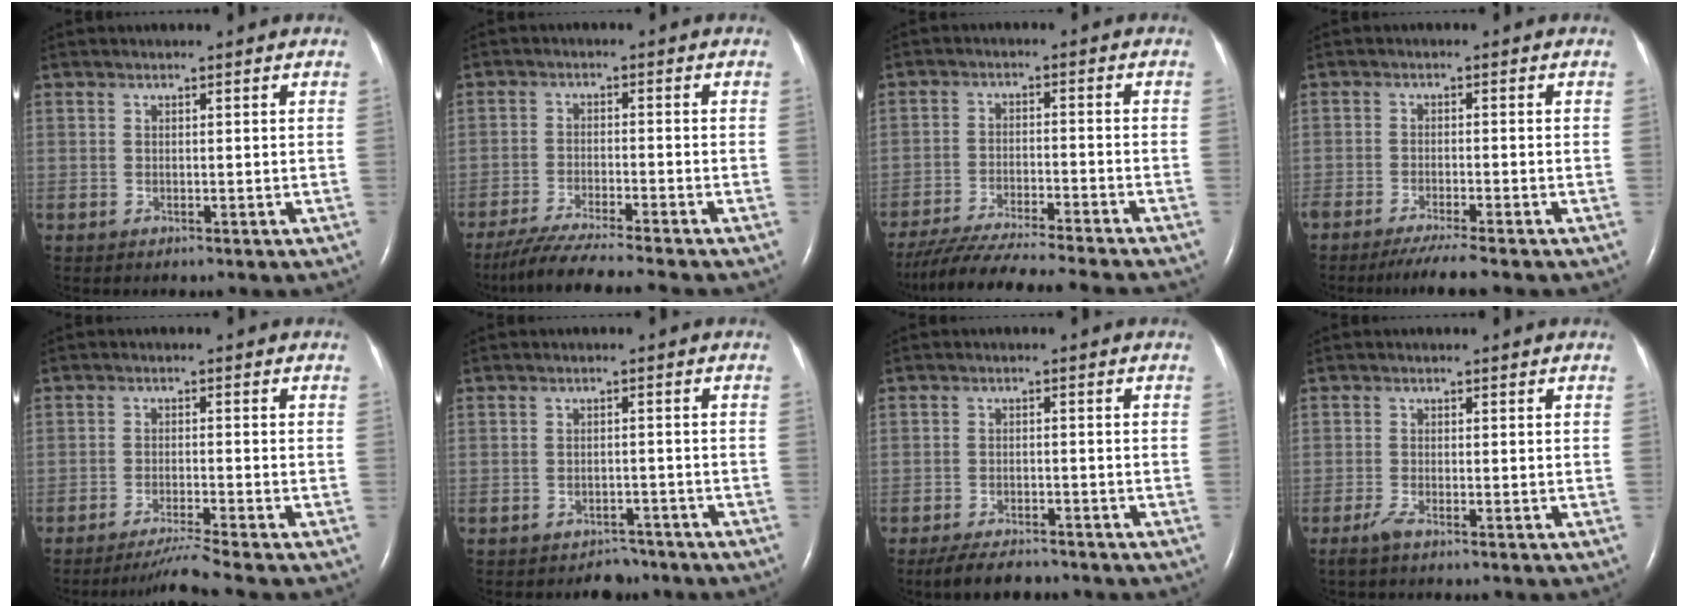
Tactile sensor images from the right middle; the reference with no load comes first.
{"total": 9.5, "force": [-8.3, -1.4, 4.4], "torque": [-0.070, -0.032, -0.140]}
{"total": 17.0, "force": [-15.3, -0.8, 7.5], "torque": [-0.132, -0.040, -0.241]}
{"total": 5.1, "force": [-4.2, -0.4, 2.9], "torque": [-0.047, -0.013, -0.071]}
{"total": 4.3, "force": [-3.6, -2.0, 1.4], "torque": [-0.036, -0.024, -0.068]}
{"total": 2.8, "force": [-2.4, 1.4, 0.0], "torque": [-0.006, 0.008, -0.031]}
{"total": 5.5, "force": [-4.7, 1.6, 2.3], "torque": [-0.046, -0.011, -0.078]}
{"total": 1.5, "force": [-1.1, -0.1, 1.0], "torque": [-0.033, -0.006, -0.028]}